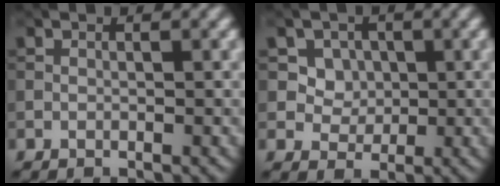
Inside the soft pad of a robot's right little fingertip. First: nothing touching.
{"total": 4.0, "force": [1.3, 3.4, 1.6], "torque": [-0.041, -0.014, 0.039]}